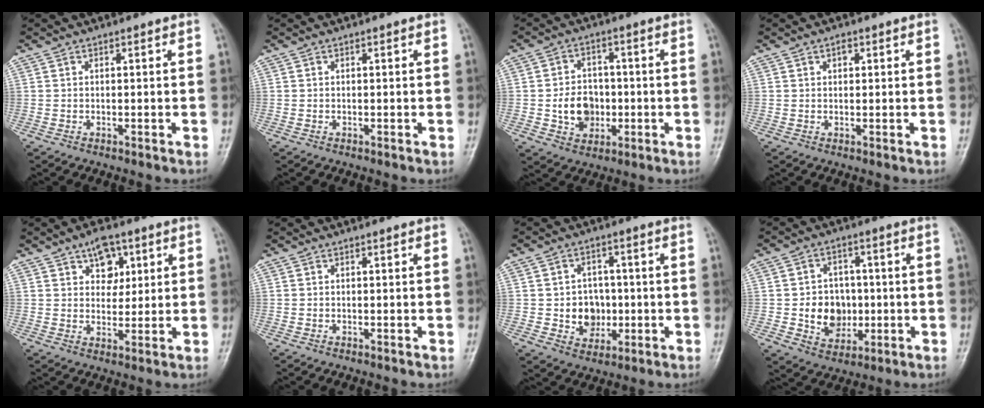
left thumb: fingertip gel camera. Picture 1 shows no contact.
{"total": 0.0}
{"total": 8.4, "force": [-1.2, 6.8, 4.7], "torque": [-0.047, 0.012, -0.017]}
{"total": 1.7, "force": [0.7, 1.1, 1.0], "torque": [-0.009, 0.000, 0.010]}
{"total": 6.4, "force": [2.9, 4.1, 3.9], "torque": [-0.028, -0.012, 0.041]}
{"total": 0.0}
{"total": 7.3, "force": [-0.7, 6.3, 3.7], "torque": [-0.017, 0.009, -0.006]}
{"total": 9.5, "force": [-0.8, 7.9, 5.2], "torque": [-0.042, 0.006, -0.007]}